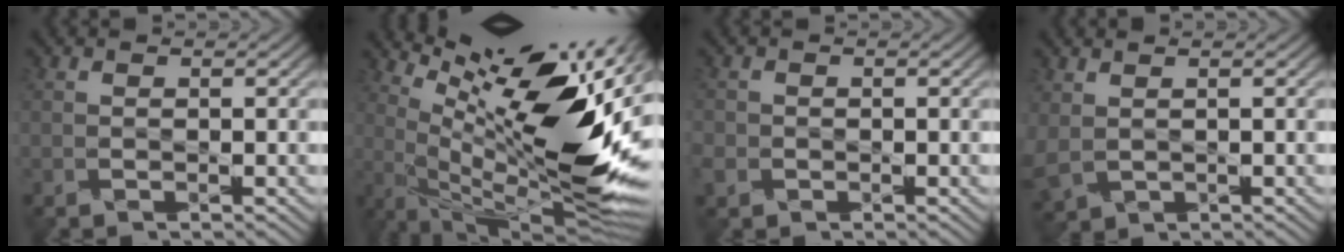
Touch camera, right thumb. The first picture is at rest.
{"total": 18.5, "force": [5.4, 4.7, 17.1], "torque": [-0.261, 0.009, 0.101]}
{"total": 1.8, "force": [-0.7, 1.7, 0.2], "torque": [-0.016, -0.007, -0.025]}
{"total": 2.7, "force": [0.7, 2.0, 1.6], "torque": [-0.057, -0.009, 0.015]}